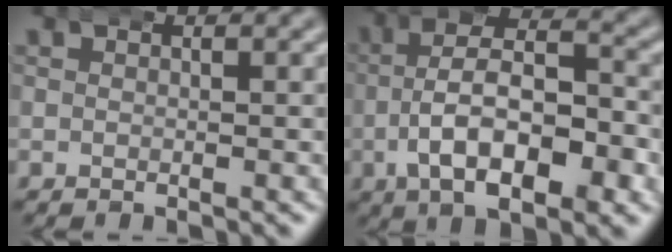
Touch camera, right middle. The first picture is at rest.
{"total": 8.3, "force": [-0.9, 4.3, 7.0], "torque": [-0.103, -0.008, -0.016]}